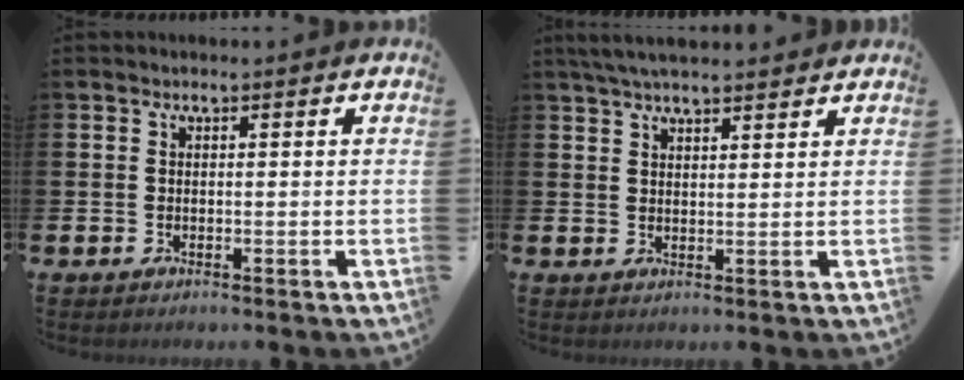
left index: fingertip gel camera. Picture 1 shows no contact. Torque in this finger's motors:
{"motor_torque": [1.04, -1.09, 0.44, 0.21]}